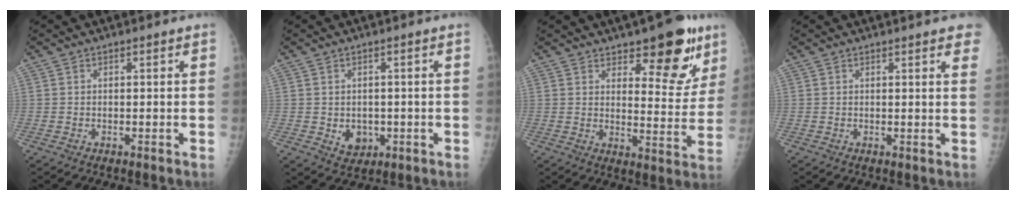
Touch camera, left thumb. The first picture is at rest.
{"total": 4.1, "force": [-0.6, 3.4, 2.2], "torque": [-0.016, -0.001, 0.004]}
{"total": 13.1, "force": [8.3, 5.4, 8.6], "torque": [-0.062, -0.051, 0.117]}
{"total": 6.0, "force": [4.5, 1.2, 3.8], "torque": [-0.032, -0.006, 0.040]}